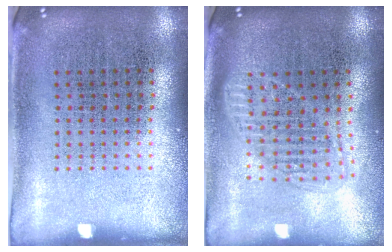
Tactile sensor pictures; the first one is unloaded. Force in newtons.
{"total": 1.6, "press": 1.4, "slide": 0.7}